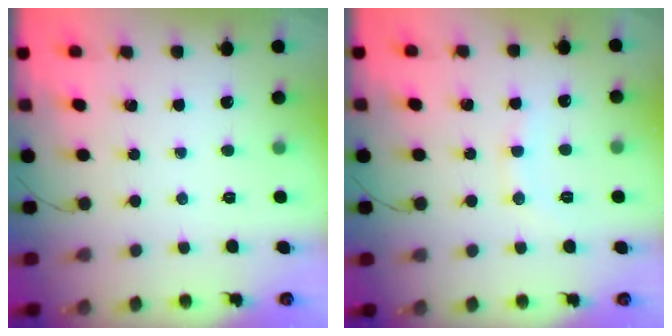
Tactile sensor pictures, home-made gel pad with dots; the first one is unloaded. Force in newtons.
{"total": 5.9, "press": 5.7, "slide": 1.3}